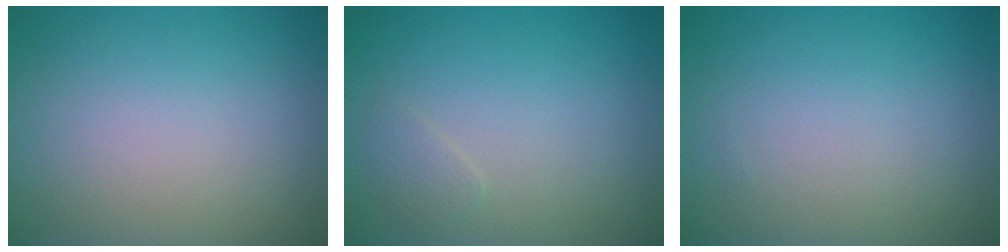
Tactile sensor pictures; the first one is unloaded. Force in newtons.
{"total": 0.9, "press": 0.9, "slide": 0.0}
{"total": 0.0}